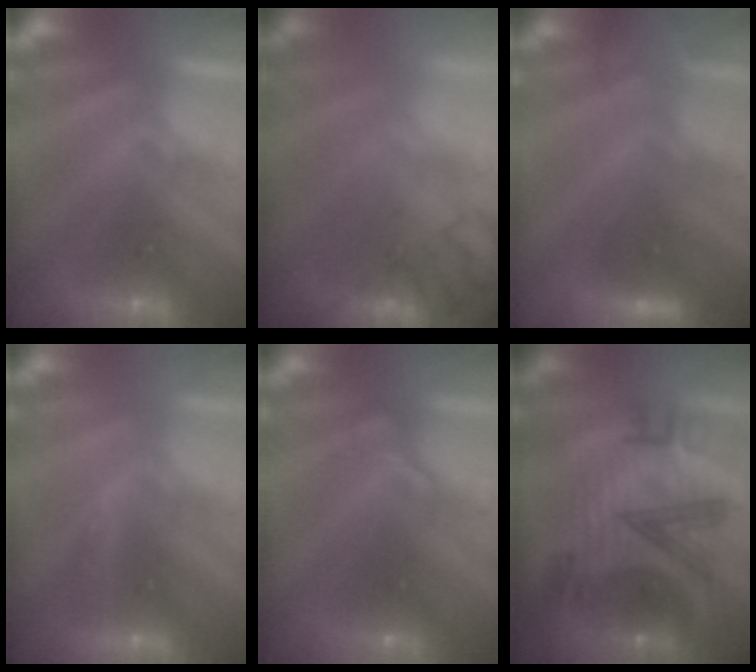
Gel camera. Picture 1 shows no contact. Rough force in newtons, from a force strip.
{"total": 3.8}
{"total": 3.1}
{"total": 2.9}
{"total": 2.6}
{"total": 6.9}